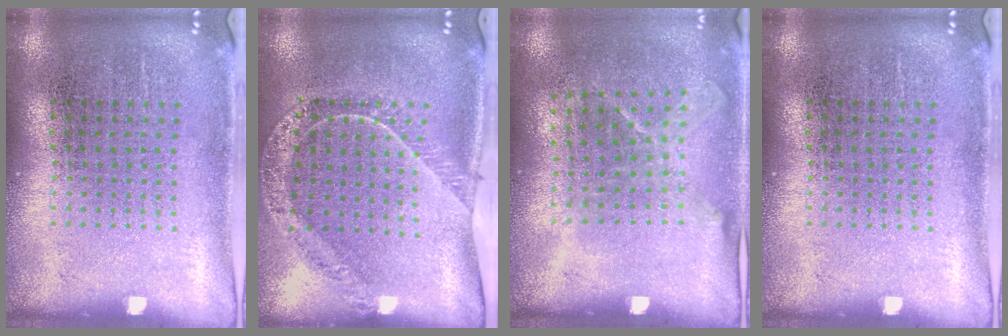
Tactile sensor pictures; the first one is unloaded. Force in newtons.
{"total": 1.4, "press": 1.4, "slide": 0.0}
{"total": 1.3, "press": 1.0, "slide": 0.8}
{"total": 0.0}